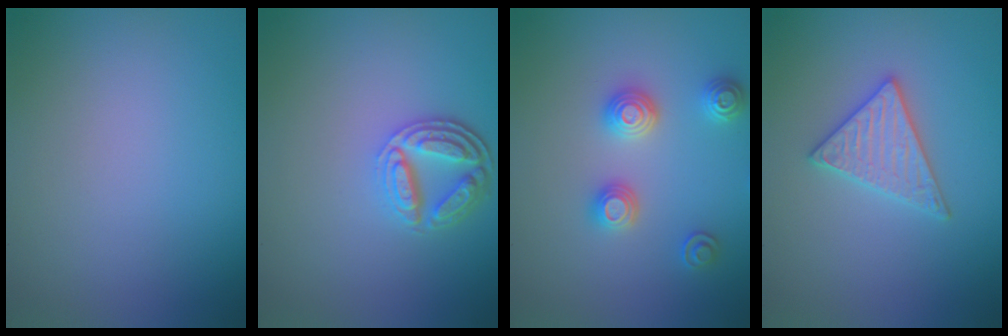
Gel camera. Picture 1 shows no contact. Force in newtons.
{"total": 3.8, "press": 3.2, "slide": 2.0}
{"total": 2.9, "press": 2.9, "slide": 0.2}
{"total": 2.9, "press": 2.9, "slide": 0.3}